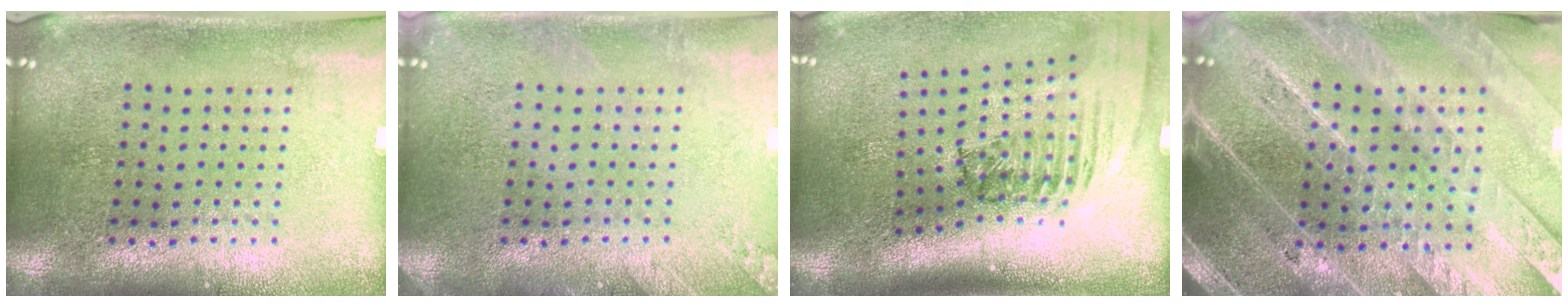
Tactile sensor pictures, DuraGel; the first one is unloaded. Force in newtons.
{"total": 1.4, "press": 1.4, "slide": 0.2}
{"total": 2.5, "press": 1.7, "slide": 1.8}
{"total": 4.8, "press": 4.3, "slide": 2.3}